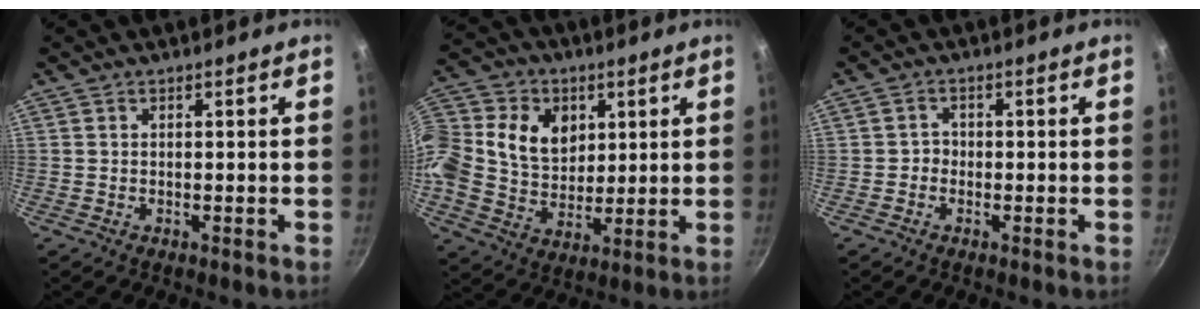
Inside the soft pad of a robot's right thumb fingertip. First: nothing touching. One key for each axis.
{"total": 22.9, "fx": 5.4, "fy": 18.3, "fz": 12.7, "tx": -0.285, "ty": 0.038, "tz": 0.097}
{"total": 1.6, "fx": -0.7, "fy": 1.3, "fz": 0.4, "tx": 0.002, "ty": 0.008, "tz": -0.015}